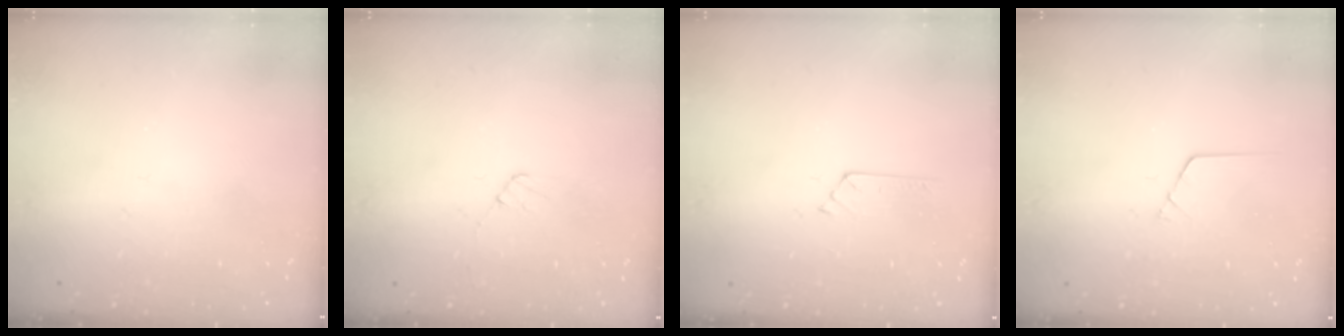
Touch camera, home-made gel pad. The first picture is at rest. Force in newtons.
{"total": 5.7, "press": 5.7, "slide": 0.6}
{"total": 2.5, "press": 2.5, "slide": 0.3}
{"total": 0.5, "press": 0.5, "slide": 0.2}